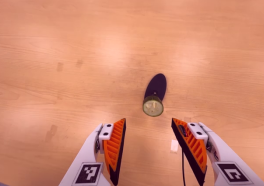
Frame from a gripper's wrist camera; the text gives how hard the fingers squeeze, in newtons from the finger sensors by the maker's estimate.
{"total": 0.0}